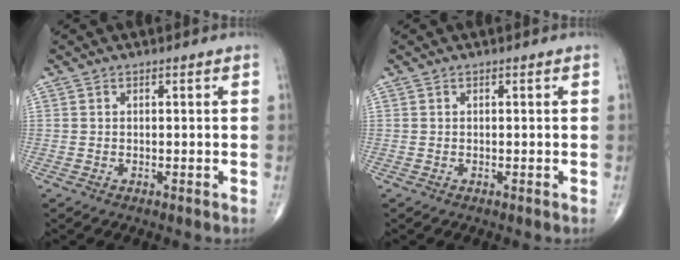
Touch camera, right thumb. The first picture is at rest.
{"total": 0.0}